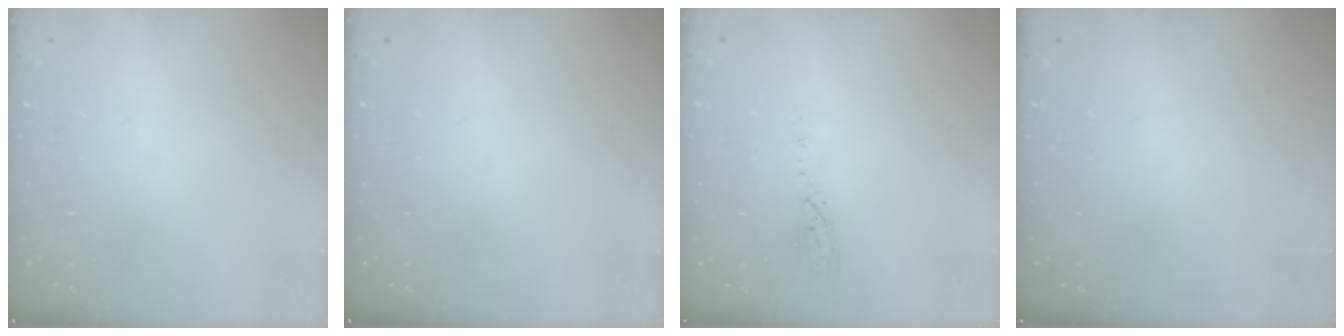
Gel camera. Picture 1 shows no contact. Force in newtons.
{"total": 0.0}
{"total": 3.7, "press": 3.7, "slide": 0.3}
{"total": 0.0}